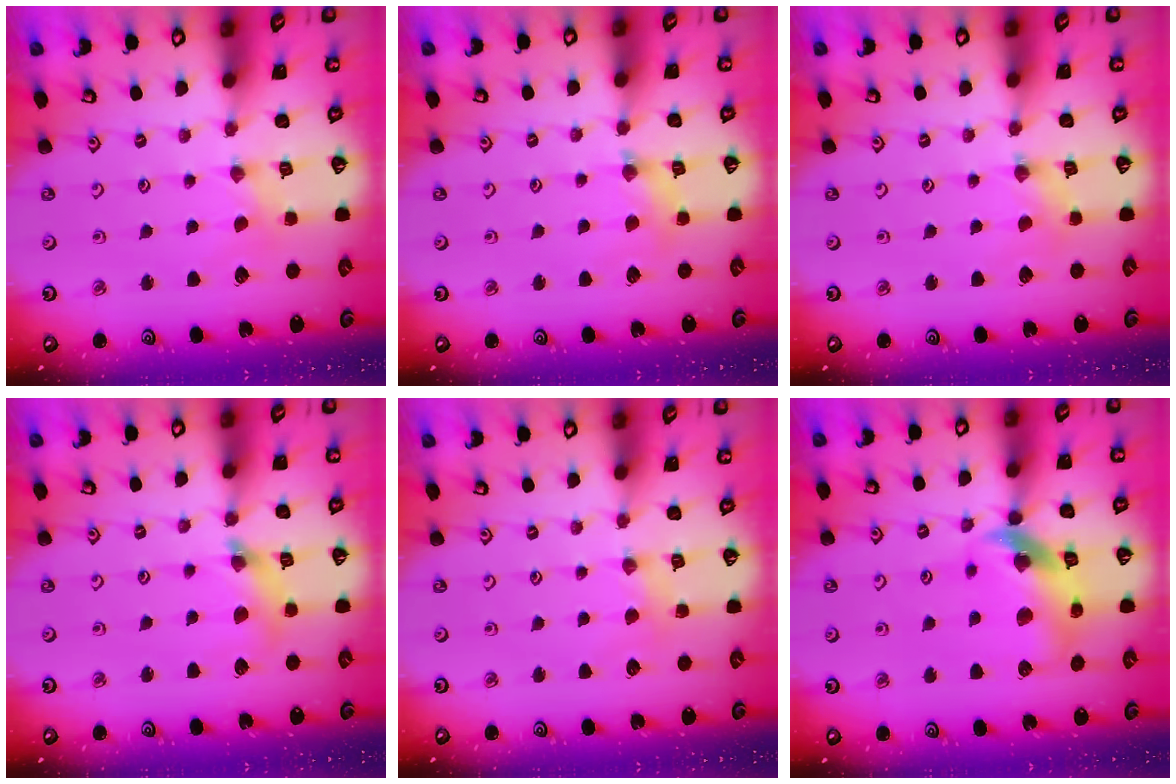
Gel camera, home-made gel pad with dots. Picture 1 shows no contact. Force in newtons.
{"total": 5.0, "press": 5.0, "slide": 0.5}
{"total": 1.4, "press": 1.4, "slide": 0.2}
{"total": 8.9, "press": 8.8, "slide": 1.1}
{"total": 3.4, "press": 3.4, "slide": 0.6}
{"total": 14.4, "press": 14.3, "slide": 2.0}